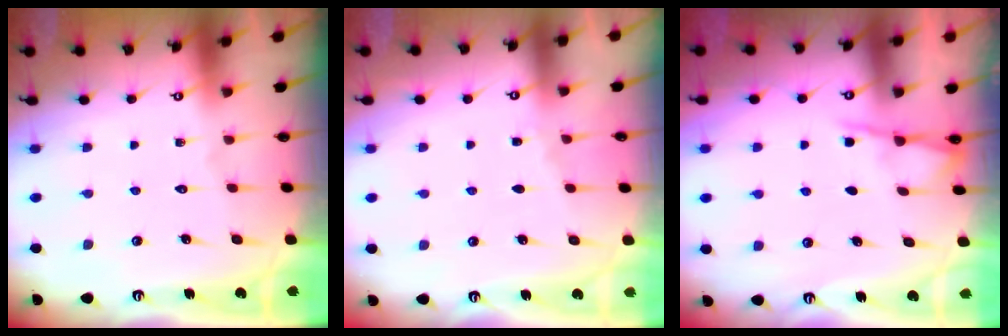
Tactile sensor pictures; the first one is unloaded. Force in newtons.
{"total": 2.7, "press": 2.6, "slide": 0.5}
{"total": 3.4, "press": 3.4, "slide": 0.5}